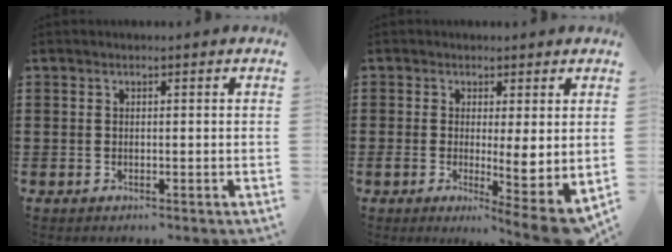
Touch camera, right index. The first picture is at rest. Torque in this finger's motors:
{"motor_torque": [2.14, 0.00, 0.81, 0.13]}